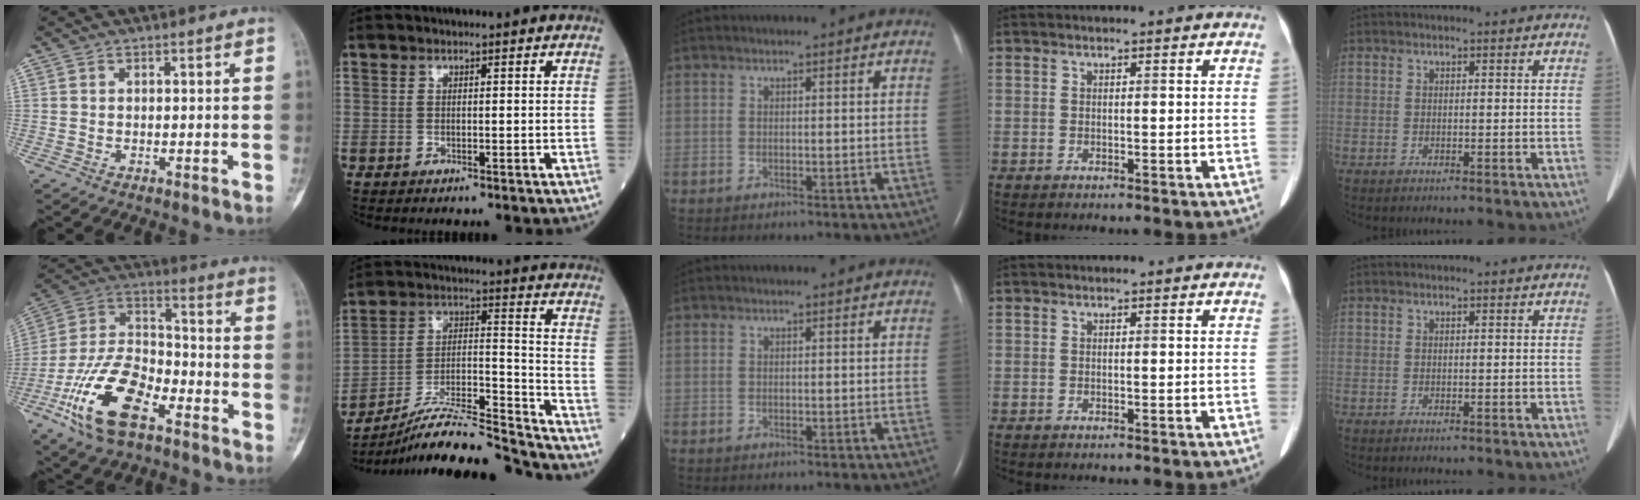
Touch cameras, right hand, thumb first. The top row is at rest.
{"thumb": {"total": 18.3, "force": [-9.3, 8.7, 13.2], "torque": [-0.248, 0.053, -0.178]}, "index": {"total": 19.9, "force": [-18.7, -0.2, 6.9], "torque": [-0.130, 0.006, -0.312]}}